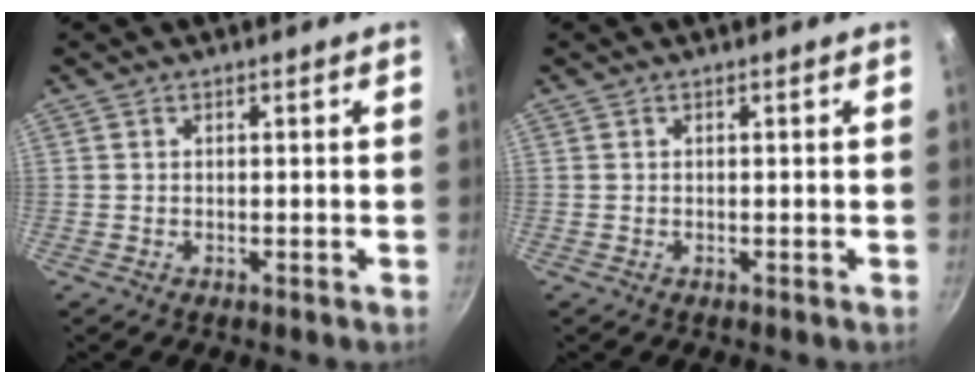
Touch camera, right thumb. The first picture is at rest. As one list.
[{"total": 0.0}]